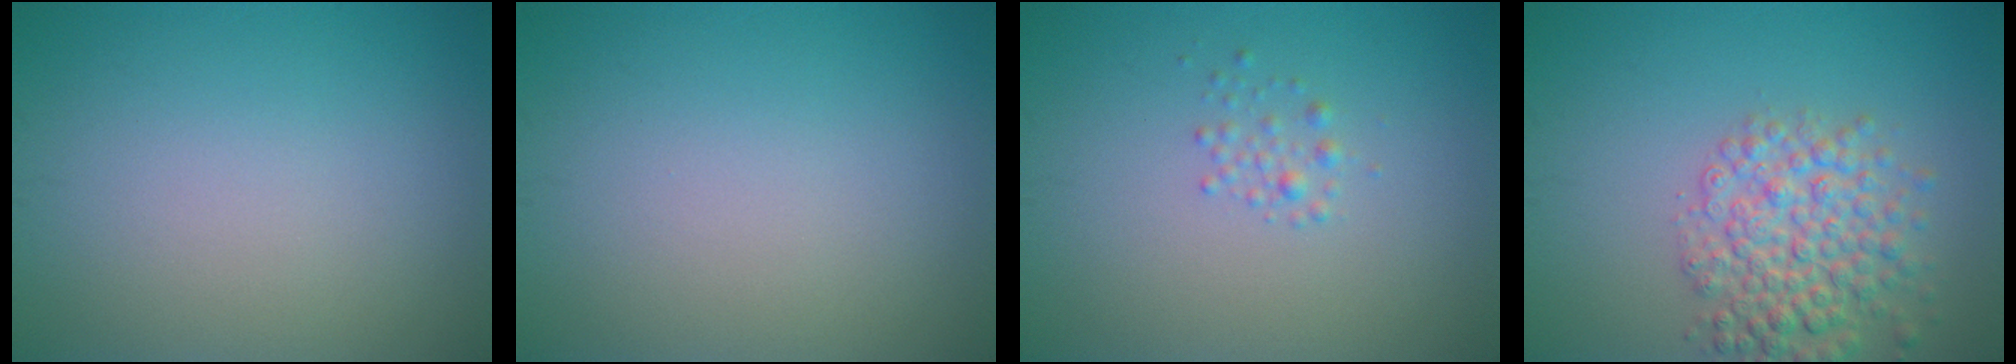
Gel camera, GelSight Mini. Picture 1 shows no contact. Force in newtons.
{"total": 0.0}
{"total": 1.1, "press": 1.1, "slide": 0.1}
{"total": 5.3, "press": 5.3, "slide": 0.2}